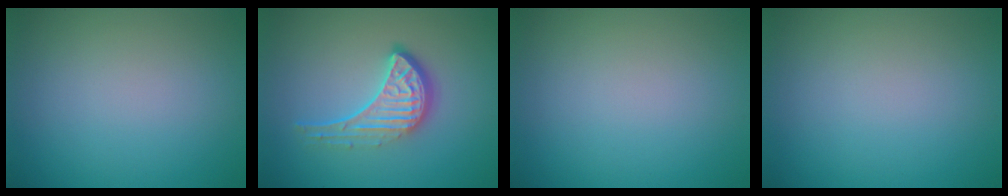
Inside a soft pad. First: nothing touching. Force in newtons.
{"total": 4.6, "press": 3.3, "slide": 3.2}
{"total": 0.0}
{"total": 0.0}